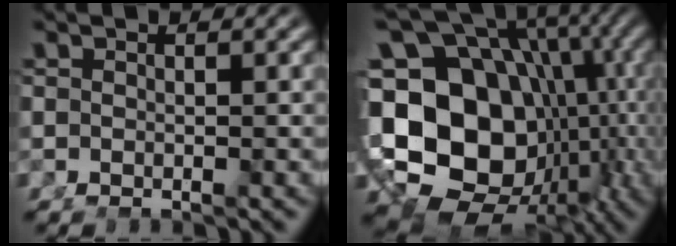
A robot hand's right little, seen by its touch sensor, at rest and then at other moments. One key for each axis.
{"total": 27.4, "fx": -3.6, "fy": 21.0, "fz": 17.2, "tx": -0.305, "ty": -0.086, "tz": -0.032}